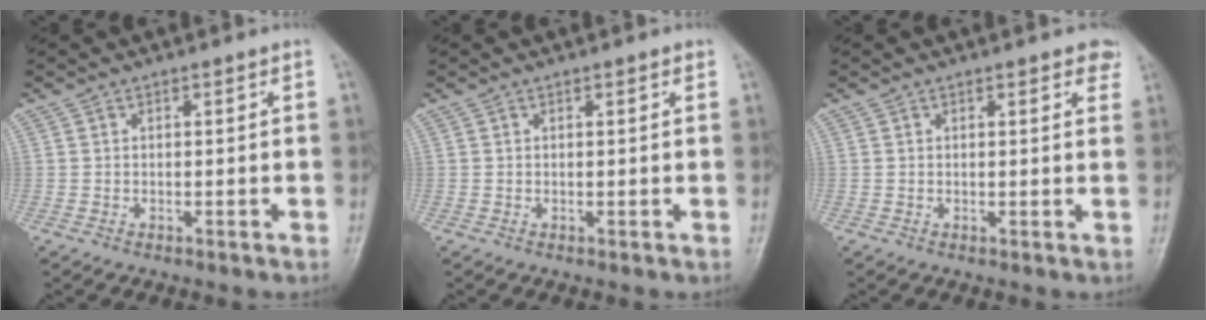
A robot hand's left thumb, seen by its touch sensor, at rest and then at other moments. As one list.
[{"total": 0.8, "force": [0.4, 0.2, 0.6], "torque": [-0.007, 0.000, 0.004]}, {"total": 3.4, "force": [2.3, 1.3, 2.2], "torque": [-0.008, -0.003, 0.022]}]